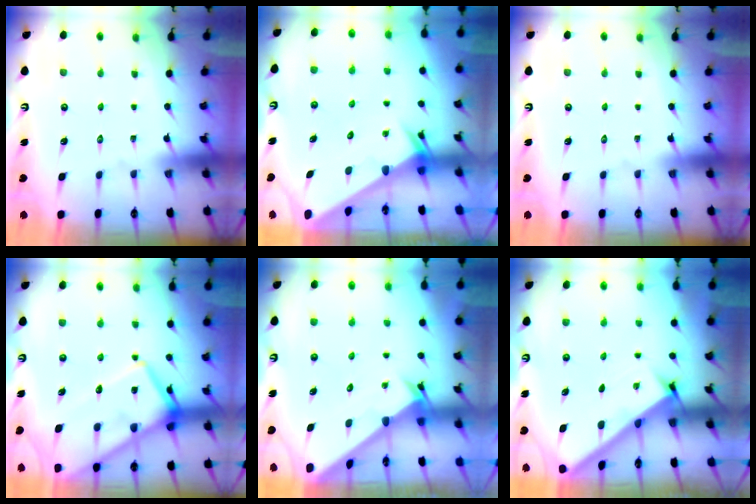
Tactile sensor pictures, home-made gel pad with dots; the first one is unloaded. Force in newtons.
{"total": 2.6, "press": 2.6, "slide": 0.1}
{"total": 0.0}
{"total": 17.3, "press": 17.2, "slide": 2.0}
{"total": 2.6, "press": 2.6, "slide": 0.2}
{"total": 2.8, "press": 2.8, "slide": 0.4}